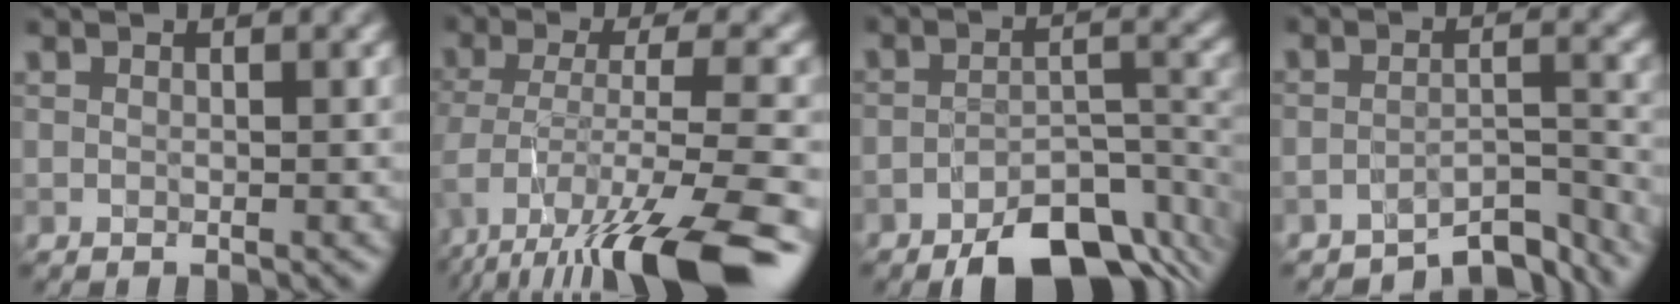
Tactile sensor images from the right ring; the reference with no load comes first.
{"total": 10.8, "force": [-6.7, 2.8, 8.0], "torque": [-0.140, -0.013, -0.109]}
{"total": 9.6, "force": [-7.0, 3.9, 5.4], "torque": [-0.073, -0.015, -0.108]}
{"total": 5.0, "force": [-4.8, 0.8, 1.3], "torque": [-0.016, -0.003, -0.071]}